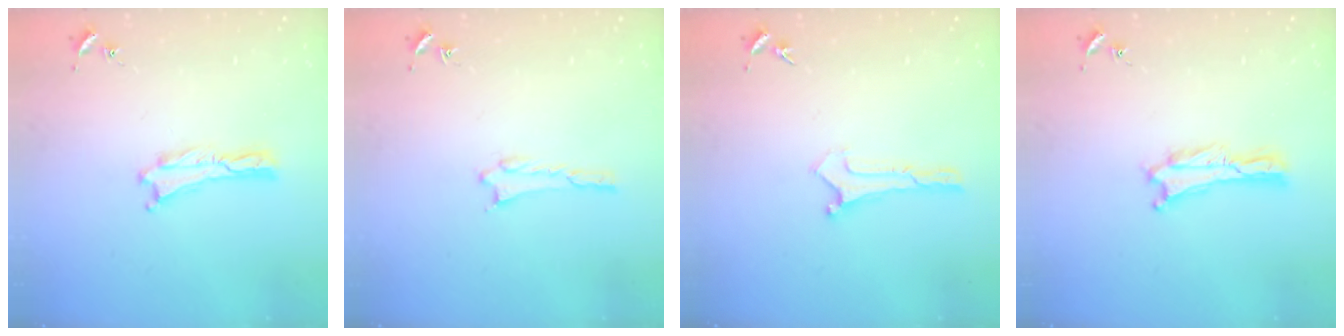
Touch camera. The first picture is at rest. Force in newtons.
{"total": 1.4, "press": 1.4, "slide": 0.2}
{"total": 0.0}
{"total": 0.0}